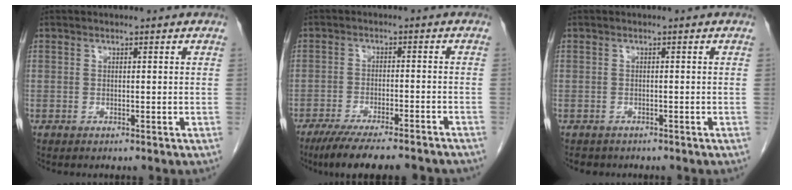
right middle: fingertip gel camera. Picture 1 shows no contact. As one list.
[{"total": 14.8, "force": [-12.6, 1.8, 7.6], "torque": [-0.112, -0.024, -0.180]}, {"total": 1.8, "force": [-1.5, 1.0, 0.2], "torque": [-0.009, 0.000, -0.021]}]